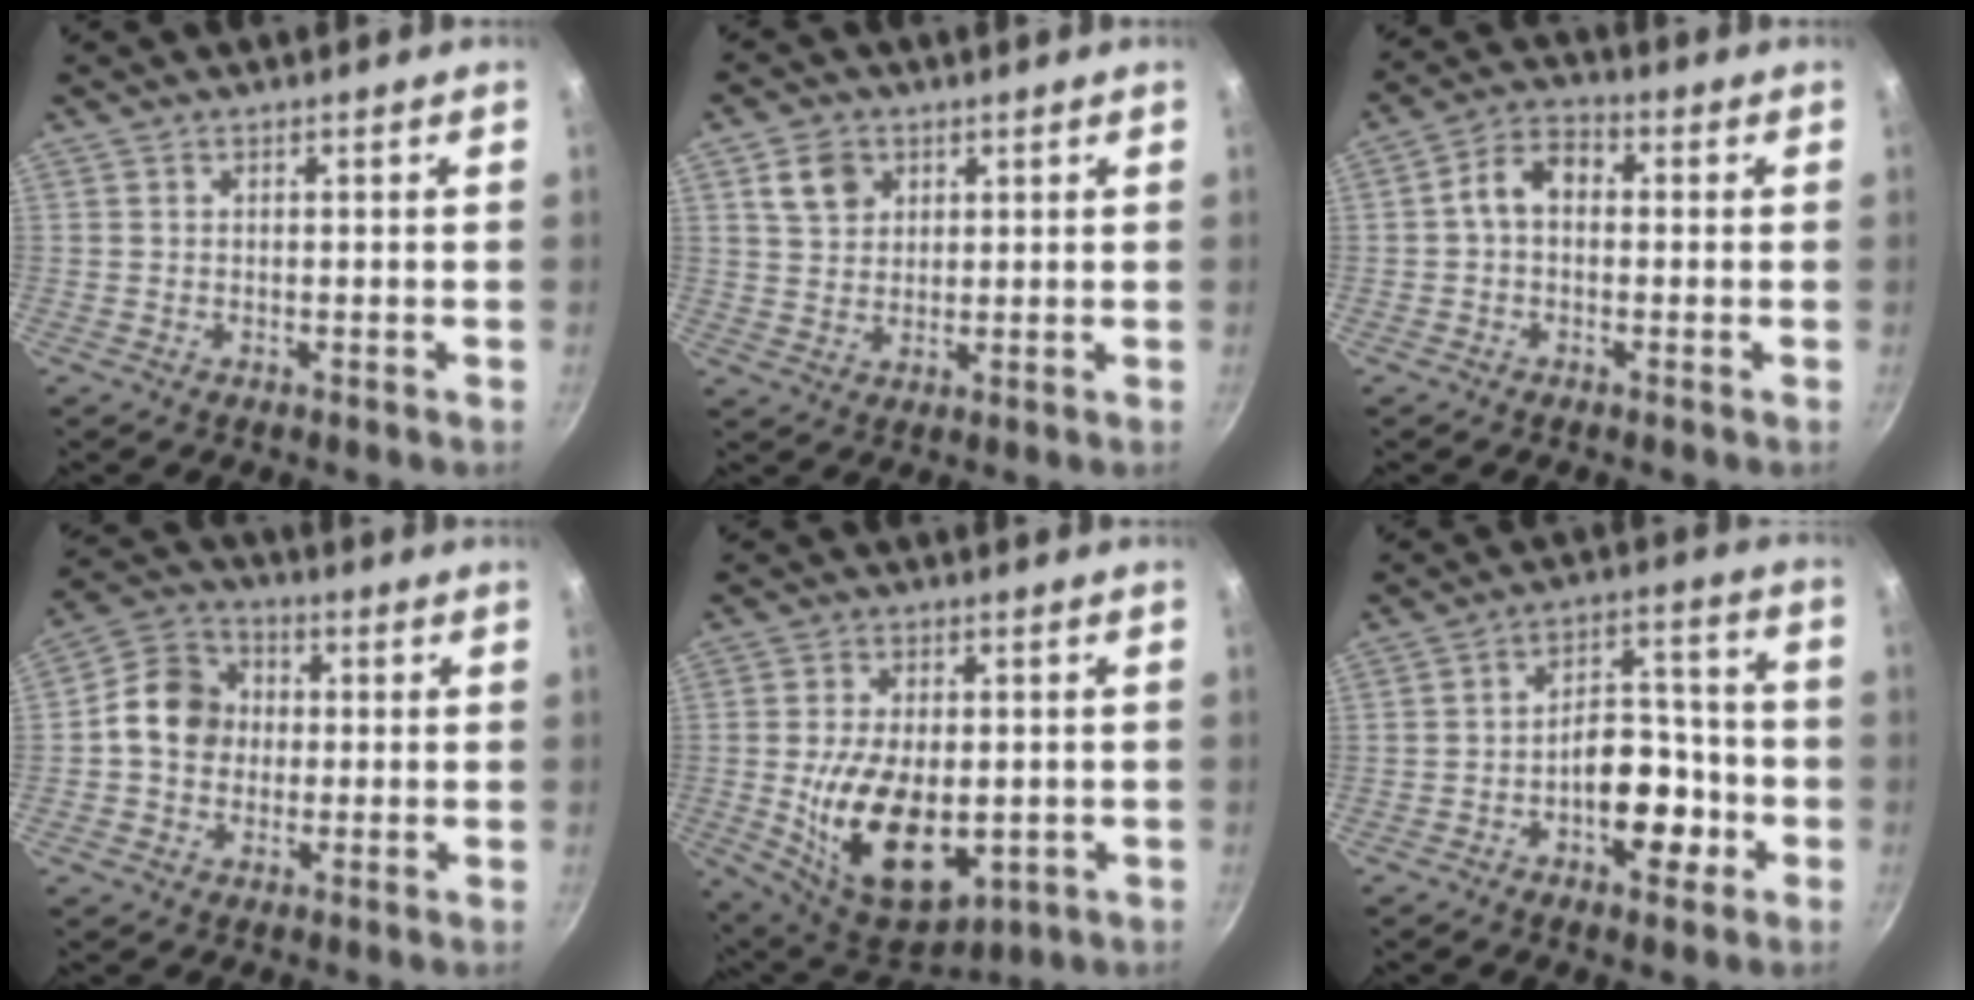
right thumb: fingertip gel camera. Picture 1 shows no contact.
{"total": 6.0, "force": [2.5, 4.7, 2.8], "torque": [-0.027, -0.002, 0.046]}
{"total": 6.2, "force": [0.0, 4.4, 4.4], "torque": [-0.066, 0.024, -0.015]}
{"total": 10.1, "force": [-0.1, 8.7, 5.1], "torque": [-0.057, 0.021, -0.024]}
{"total": 17.3, "force": [-2.5, 10.2, 13.7], "torque": [-0.220, -0.010, -0.026]}
{"total": 11.7, "force": [-4.4, 6.8, 8.4], "torque": [-0.081, 0.054, -0.068]}